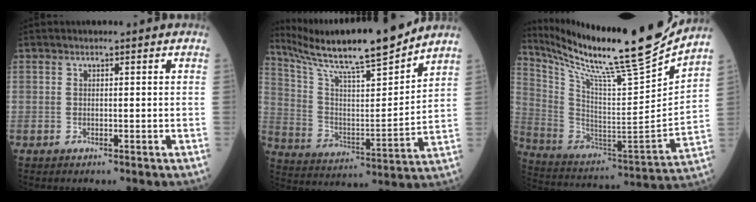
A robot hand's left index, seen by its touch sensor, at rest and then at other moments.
{"total": 19.7, "force": [17.3, 0.6, 9.4], "torque": [-0.173, -0.006, 0.288]}
{"total": 25.6, "force": [22.4, -0.9, 12.4], "torque": [-0.233, -0.076, 0.360]}